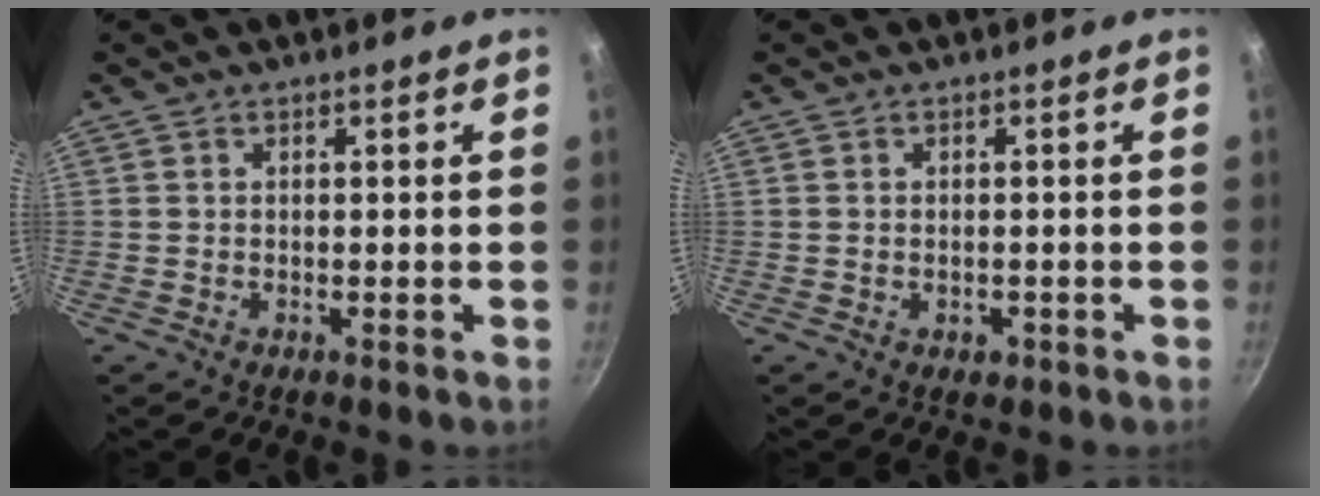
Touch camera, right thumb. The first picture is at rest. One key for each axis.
{"total": 1.7, "fx": -0.6, "fy": 1.2, "fz": 1.1, "tx": -0.015, "ty": 0.001, "tz": -0.007}